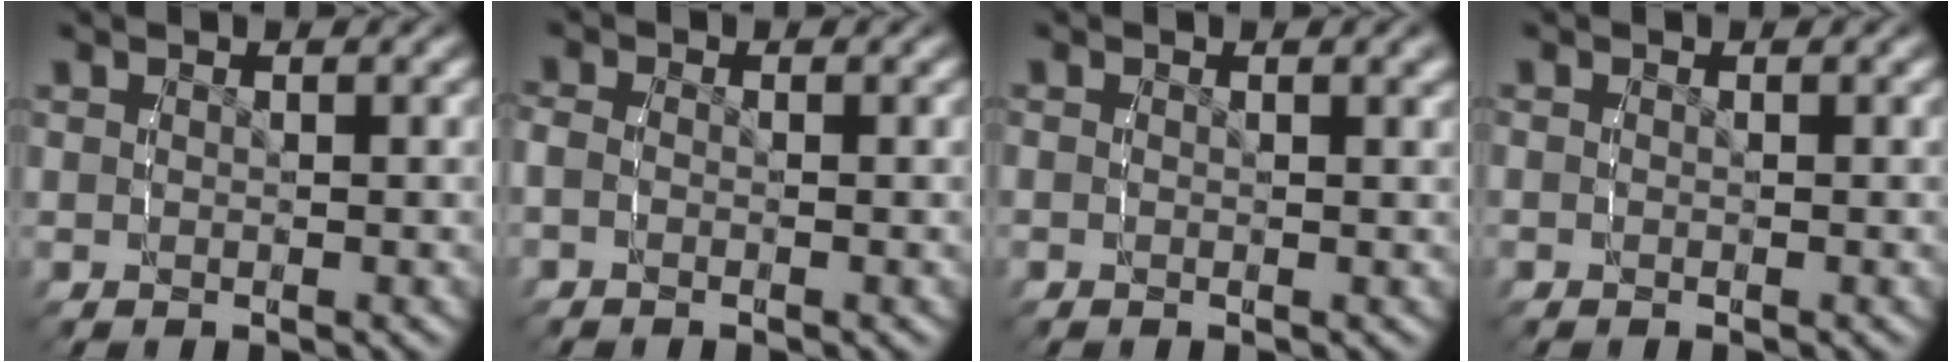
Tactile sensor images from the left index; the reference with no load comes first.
{"total": 2.0, "force": [-0.6, 1.7, 1.0], "torque": [-0.026, 0.002, -0.020]}
{"total": 0.7, "force": [-0.2, 0.5, 0.3], "torque": [-0.002, -0.002, -0.009]}
{"total": 0.6, "force": [-0.6, -0.1, -0.2], "torque": [0.012, -0.010, -0.007]}